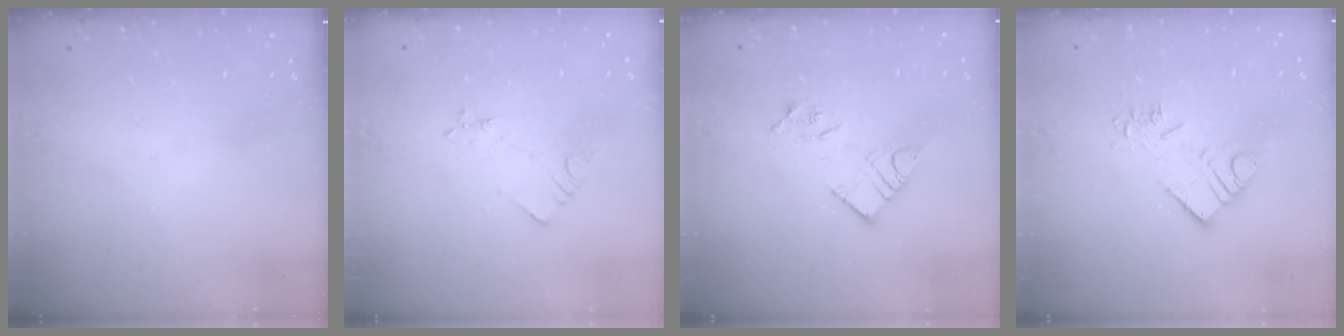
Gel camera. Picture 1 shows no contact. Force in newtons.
{"total": 2.5, "press": 2.5, "slide": 0.3}
{"total": 8.4, "press": 8.4, "slide": 0.6}
{"total": 9.0, "press": 9.0, "slide": 0.4}